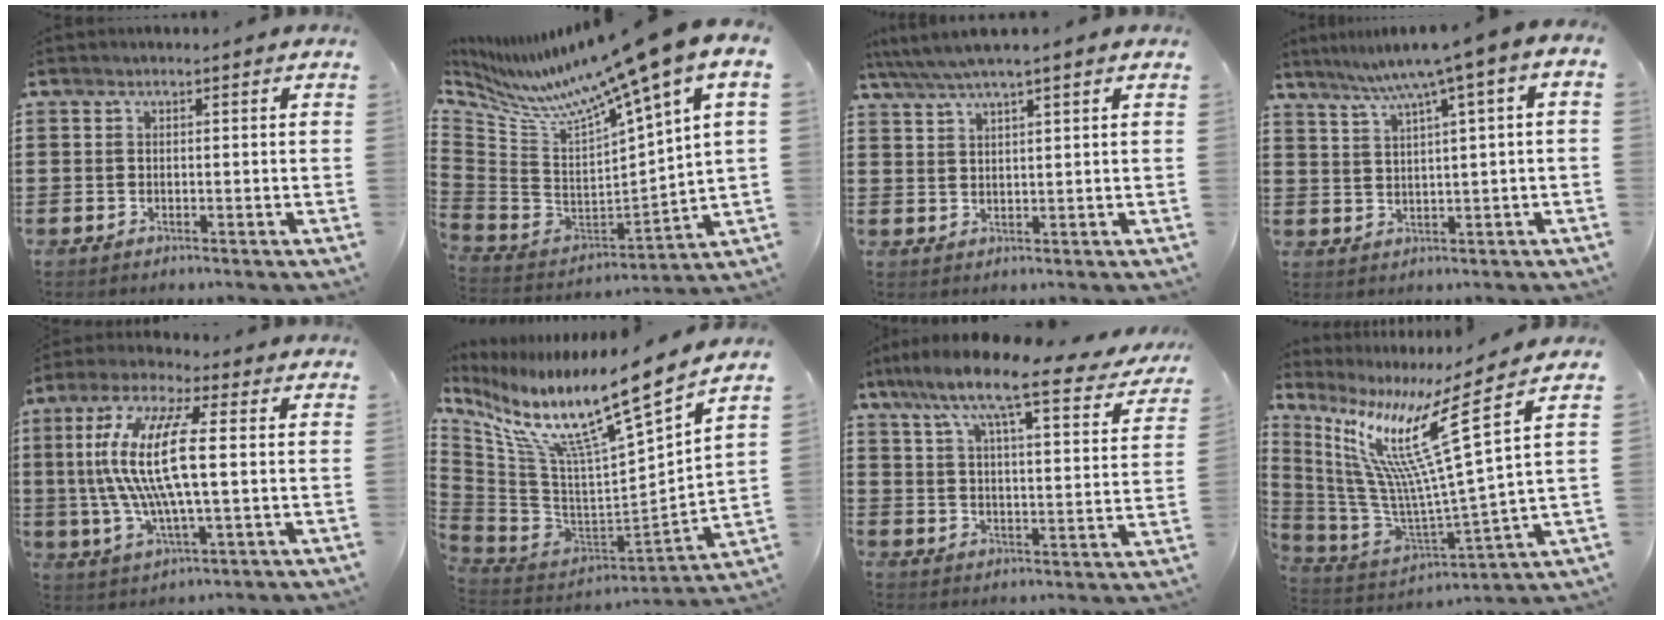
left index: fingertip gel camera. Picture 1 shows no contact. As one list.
[{"total": 11.0, "force": [8.5, -0.8, 7.0], "torque": [-0.153, -0.072, 0.126]}, {"total": 3.6, "force": [2.8, 0.1, 2.2], "torque": [-0.049, -0.002, 0.051]}, {"total": 5.8, "force": [2.9, 0.0, 5.0], "torque": [-0.105, -0.015, 0.043]}, {"total": 13.5, "force": [1.1, 3.9, 12.8], "torque": [-0.281, -0.008, 0.010]}, {"total": 12.6, "force": [8.3, 1.5, 9.4], "torque": [-0.186, -0.068, 0.125]}, {"total": 10.2, "force": [8.0, 1.2, 6.2], "torque": [-0.142, -0.043, 0.130]}, {"total": 15.2, "force": [7.6, 1.0, 13.2], "torque": [-0.292, -0.059, 0.106]}]